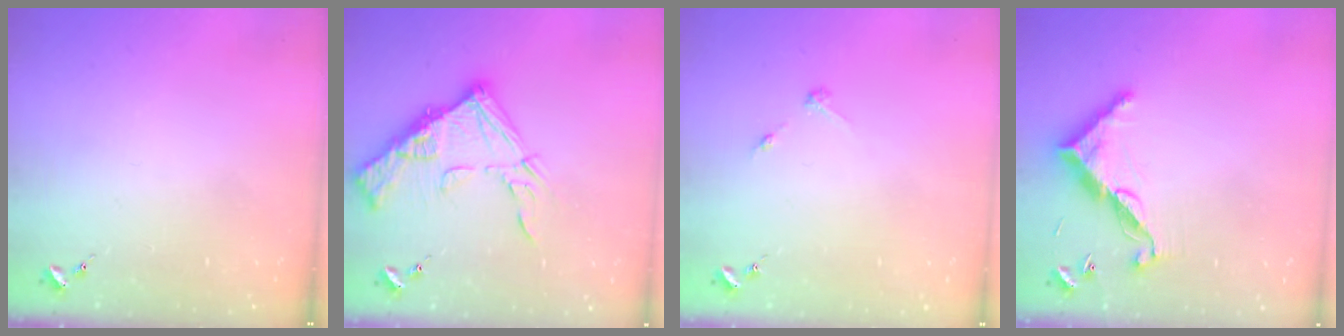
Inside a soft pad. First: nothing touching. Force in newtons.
{"total": 16.7, "press": 16.6, "slide": 1.8}
{"total": 2.7, "press": 2.7, "slide": 0.3}
{"total": 10.7, "press": 10.7, "slide": 0.4}